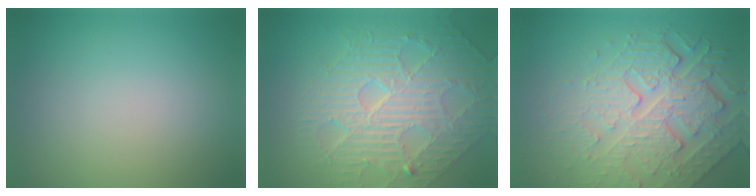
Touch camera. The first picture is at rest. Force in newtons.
{"total": 6.4, "press": 5.5, "slide": 3.3}
{"total": 6.3, "press": 5.3, "slide": 3.5}